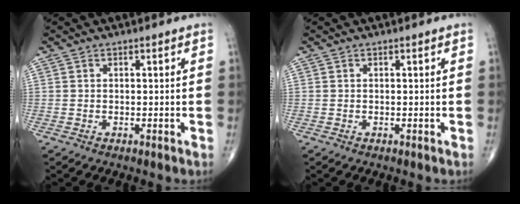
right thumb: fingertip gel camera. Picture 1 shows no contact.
{"total": 0.0}